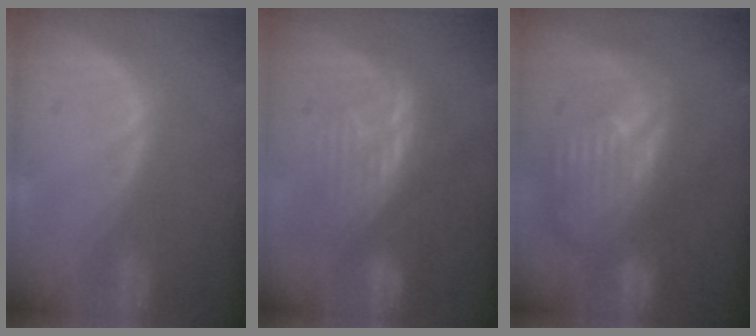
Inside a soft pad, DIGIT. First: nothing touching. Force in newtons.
{"total": 8.4, "press": 8.1, "slide": 1.9}
{"total": 11.8, "press": 10.2, "slide": 6.0}